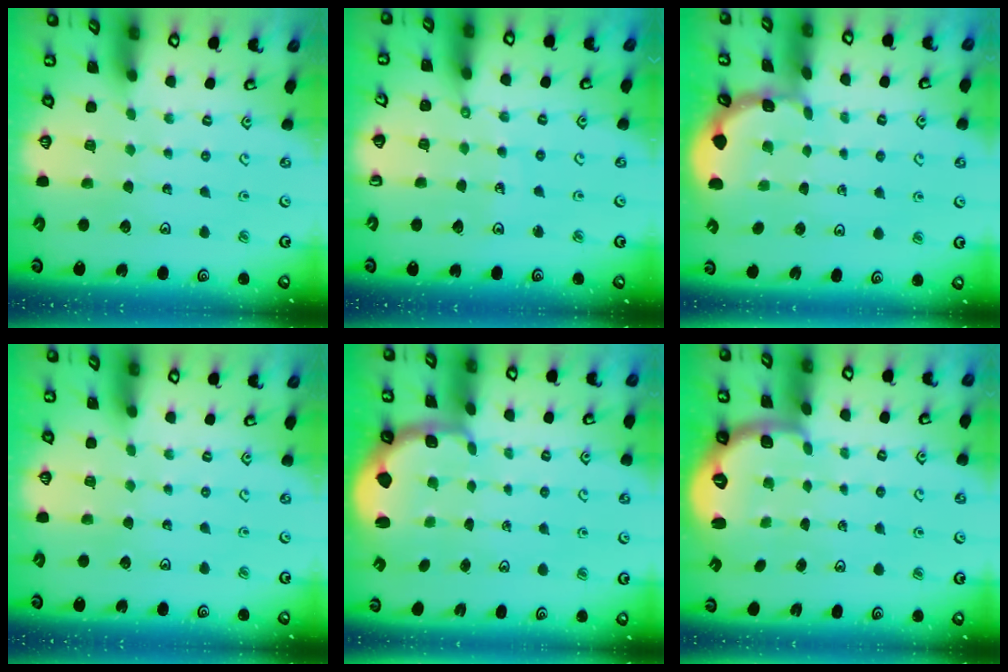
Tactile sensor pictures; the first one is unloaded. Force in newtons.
{"total": 3.7, "press": 3.7, "slide": 0.1}
{"total": 1.8, "press": 1.8, "slide": 0.2}
{"total": 0.0}
{"total": 2.2, "press": 1.5, "slide": 1.6}
{"total": 2.8, "press": 1.7, "slide": 2.1}